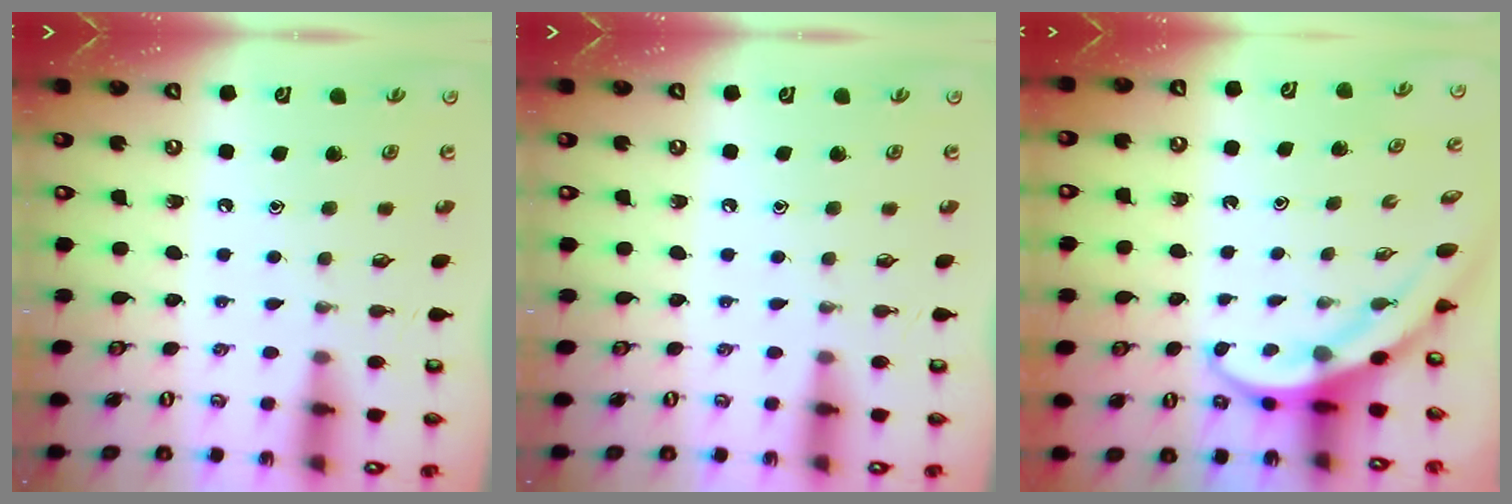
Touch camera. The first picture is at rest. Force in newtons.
{"total": 0.0}
{"total": 3.9, "press": 3.9, "slide": 0.6}